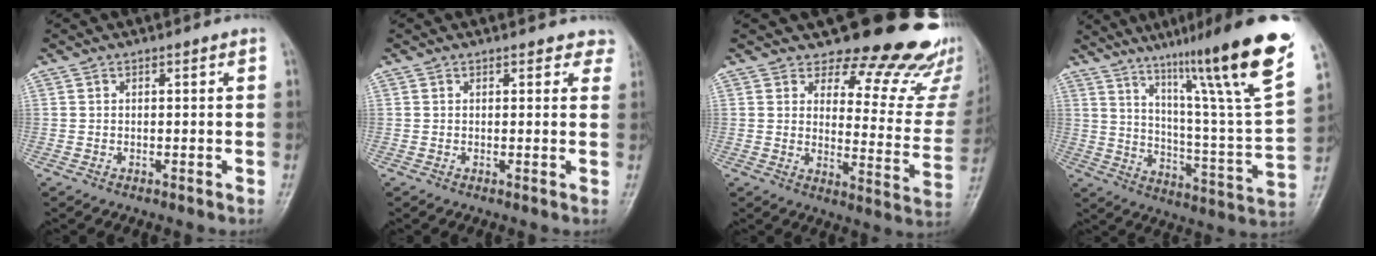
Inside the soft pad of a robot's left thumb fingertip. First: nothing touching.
{"total": 3.2, "force": [2.8, 1.6, 0.5], "torque": [0.030, -0.010, 0.013]}
{"total": 20.8, "force": [17.6, 7.8, 7.8], "torque": [-0.036, -0.146, 0.203]}
{"total": 25.2, "force": [16.2, 1.5, 19.3], "torque": [-0.264, -0.068, 0.252]}